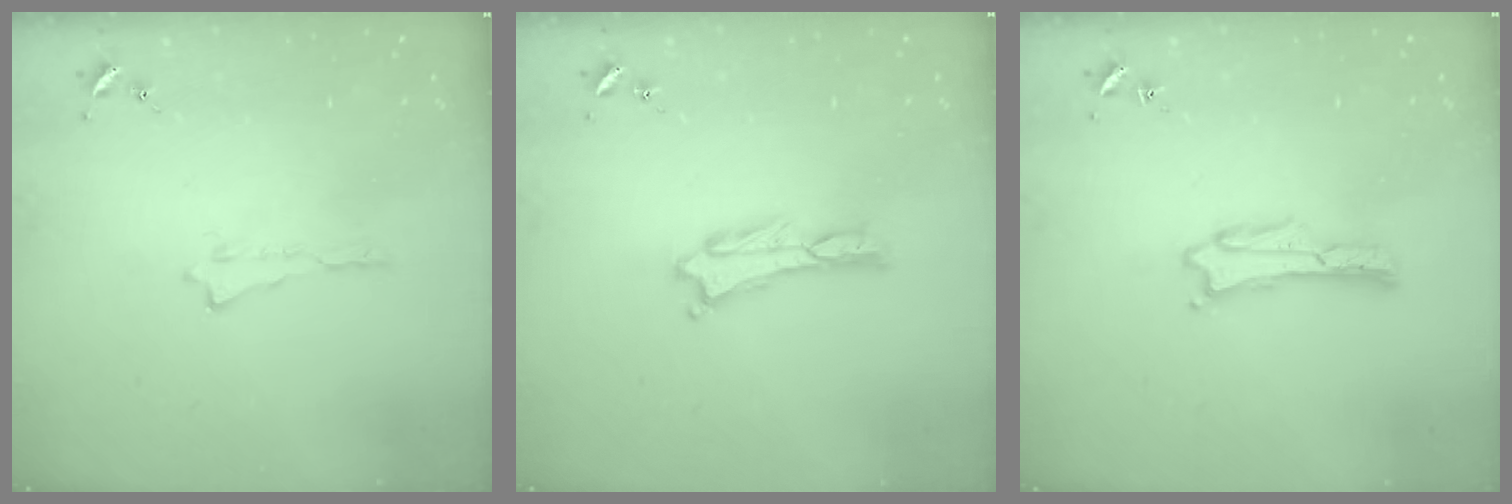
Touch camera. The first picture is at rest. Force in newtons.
{"total": 0.0}
{"total": 1.1, "press": 1.1, "slide": 0.0}